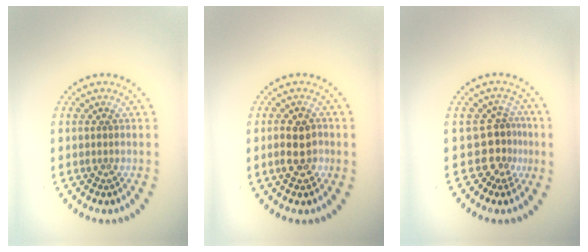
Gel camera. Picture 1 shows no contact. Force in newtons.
{"total": 2.9, "press": 2.8, "slide": 0.4}
{"total": 2.9, "press": 1.9, "slide": 2.2}